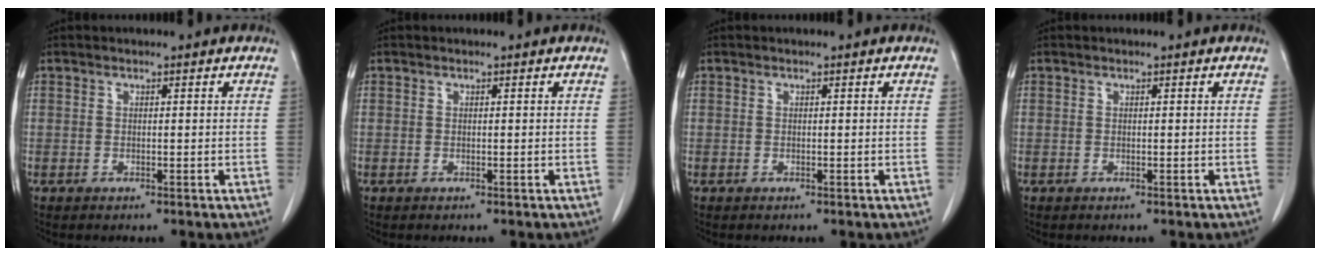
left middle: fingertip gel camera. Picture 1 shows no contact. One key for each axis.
{"total": 0.0}
{"total": 0.0}
{"total": 0.0}